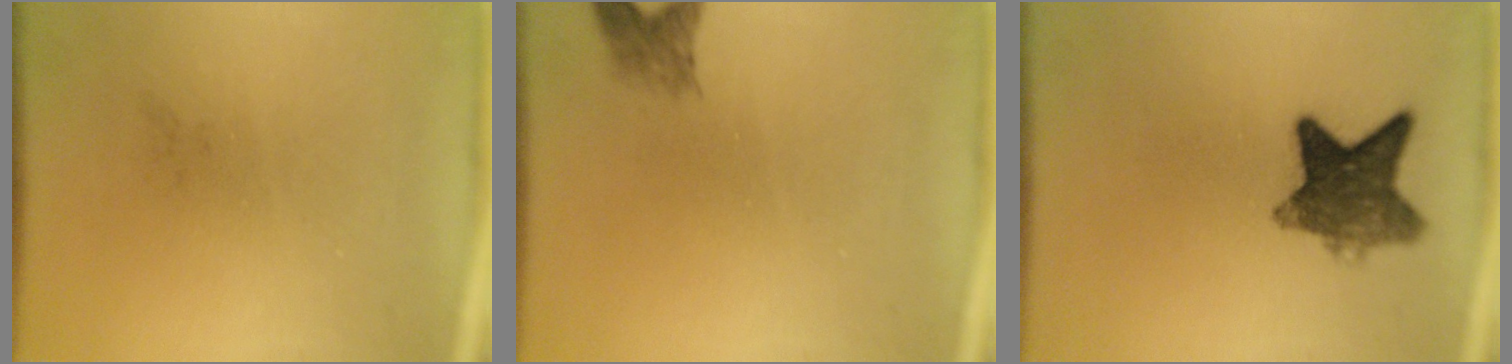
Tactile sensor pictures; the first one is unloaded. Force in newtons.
{"total": 2.0}
{"total": 8.5}